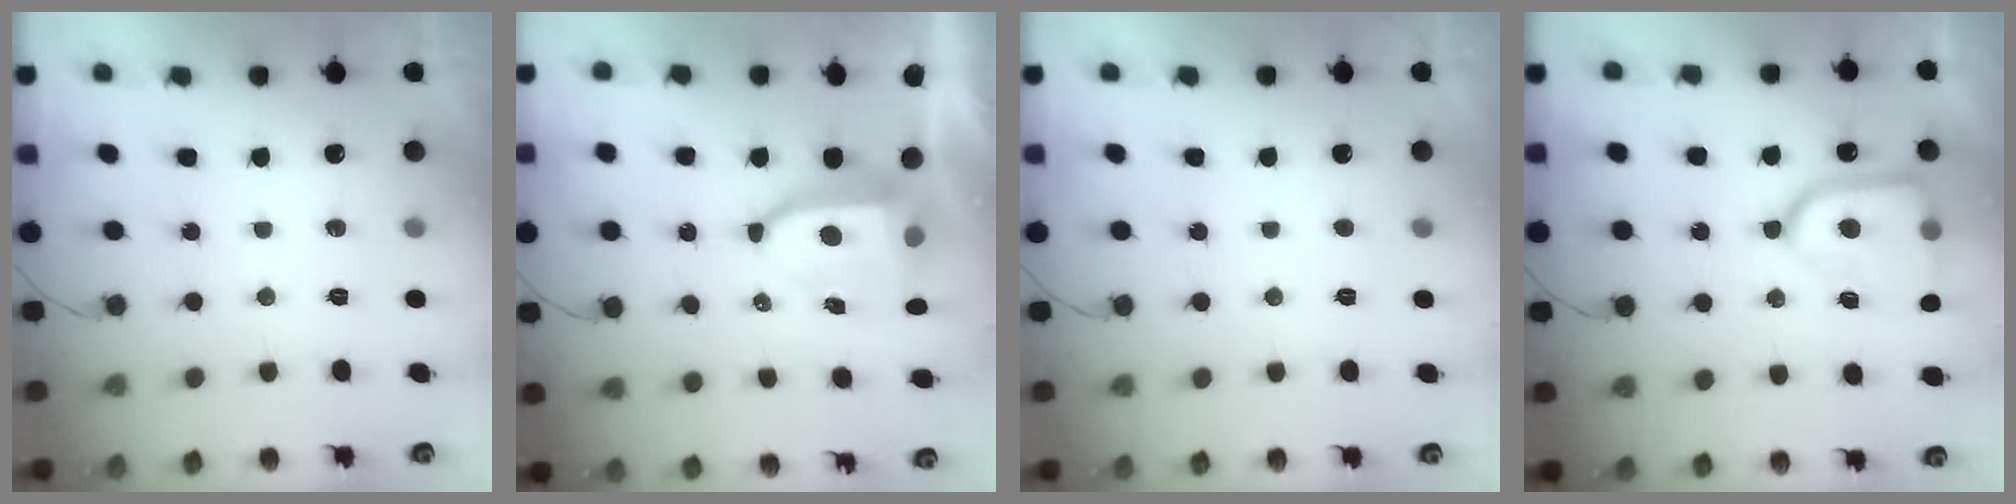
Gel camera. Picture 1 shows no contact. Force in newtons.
{"total": 8.5, "press": 8.4, "slide": 1.1}
{"total": 1.7, "press": 1.6, "slide": 0.2}
{"total": 17.7, "press": 17.6, "slide": 1.5}